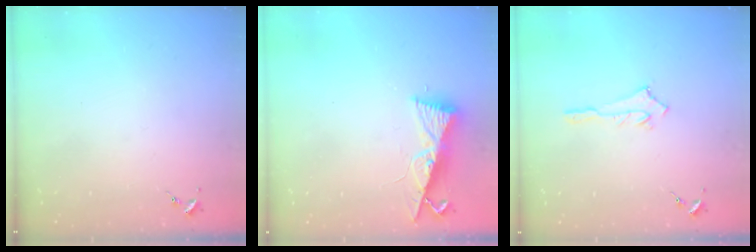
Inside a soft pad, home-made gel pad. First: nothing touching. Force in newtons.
{"total": 8.5, "press": 8.5, "slide": 1.0}
{"total": 2.5, "press": 2.5, "slide": 0.2}